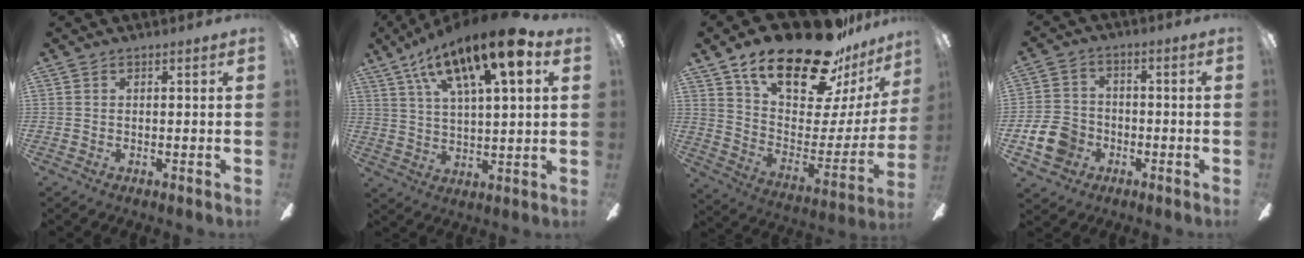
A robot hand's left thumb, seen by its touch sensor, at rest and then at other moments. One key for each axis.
{"total": 19.2, "fx": 11.1, "fy": 5.7, "fz": 14.6, "tx": -0.243, "ty": -0.047, "tz": 0.177}
{"total": 24.6, "fx": 17.7, "fy": 9.3, "fz": 14.3, "tx": -0.228, "ty": -0.114, "tz": 0.308}
{"total": 9.8, "fx": -3.6, "fy": 7.8, "fz": 4.6, "tx": -0.112, "ty": 0.026, "tz": -0.068}